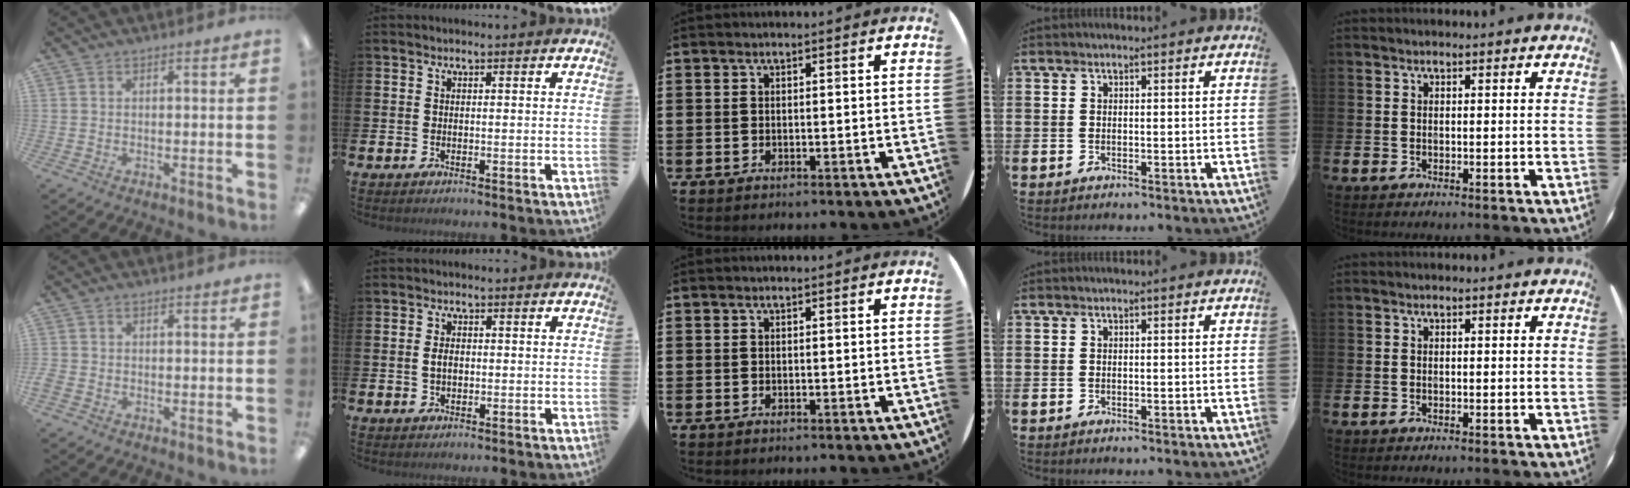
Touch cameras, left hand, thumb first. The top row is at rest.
{"thumb": {"total": 1.5, "force": [-0.8, 1.0, 0.7], "torque": [-0.012, 0.004, -0.015]}, "index": {"total": 2.0, "force": [0.0, 1.3, 1.5], "torque": [-0.016, 0.002, -0.005]}}